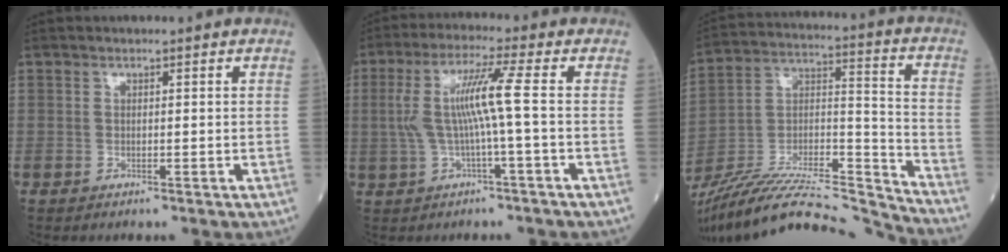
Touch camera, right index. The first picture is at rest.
{"total": 7.8, "force": [0.1, -0.8, 7.8], "torque": [-0.161, 0.015, 0.002]}
{"total": 26.3, "force": [-24.8, 0.8, 8.9], "torque": [-0.157, 0.001, -0.404]}